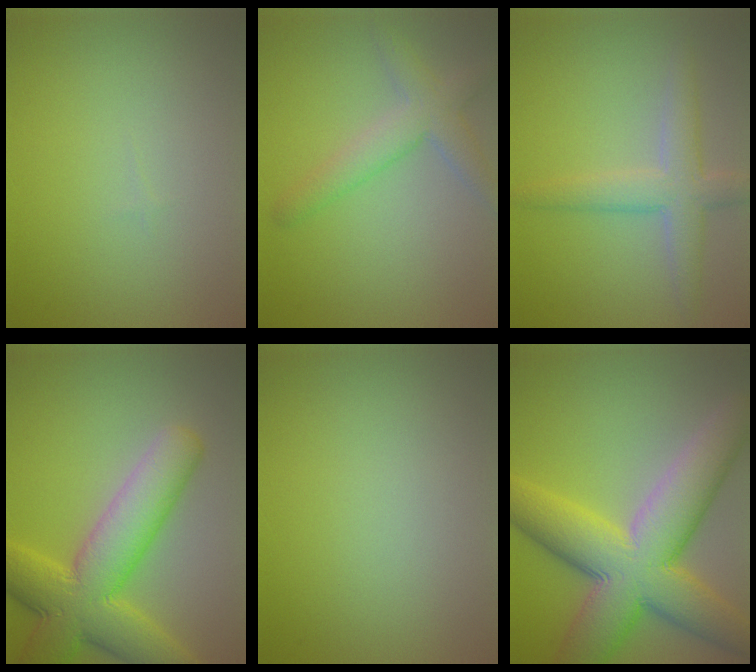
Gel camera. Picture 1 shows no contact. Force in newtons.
{"total": 3.6, "press": 3.6, "slide": 0.1}
{"total": 4.0, "press": 4.0, "slide": 0.2}
{"total": 9.4, "press": 9.4, "slide": 0.4}
{"total": 0.0}
{"total": 12.6, "press": 12.5, "slide": 0.8}